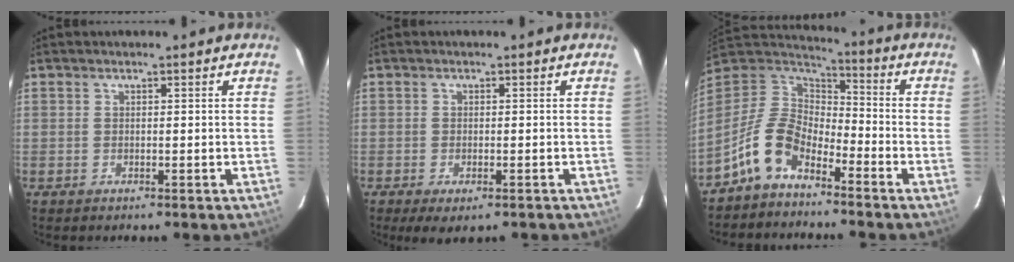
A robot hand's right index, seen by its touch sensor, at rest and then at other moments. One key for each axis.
{"total": 4.6, "fx": -2.9, "fy": 1.8, "fz": 3.1, "tx": -0.063, "ty": -0.020, "tz": -0.042}
{"total": 11.4, "fx": -6.9, "fy": 6.1, "fz": 6.8, "tx": -0.145, "ty": 0.019, "tz": -0.144}